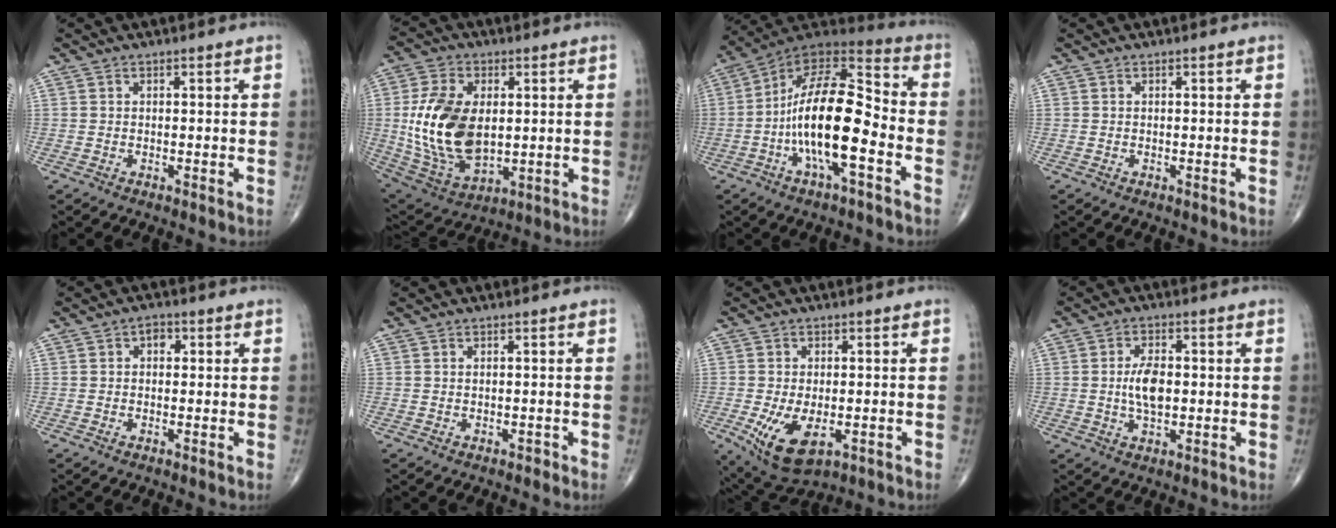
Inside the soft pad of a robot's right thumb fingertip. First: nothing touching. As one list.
[{"total": 18.2, "force": [1.2, 10.8, 14.6], "torque": [-0.281, -0.014, 0.038]}, {"total": 19.6, "force": [-5.0, 7.2, 17.6], "torque": [-0.307, 0.052, -0.090]}, {"total": 0.0}, {"total": 2.2, "force": [0.3, 1.5, 1.5], "torque": [-0.013, 0.010, 0.000]}, {"total": 0.5, "force": [-0.2, 0.4, 0.3], "torque": [-0.003, 0.004, -0.004]}, {"total": 10.0, "force": [-3.1, 5.1, 8.0], "torque": [-0.140, -0.012, -0.040]}, {"total": 6.0, "force": [-0.1, 3.1, 5.2], "torque": [-0.094, 0.000, -0.004]}]